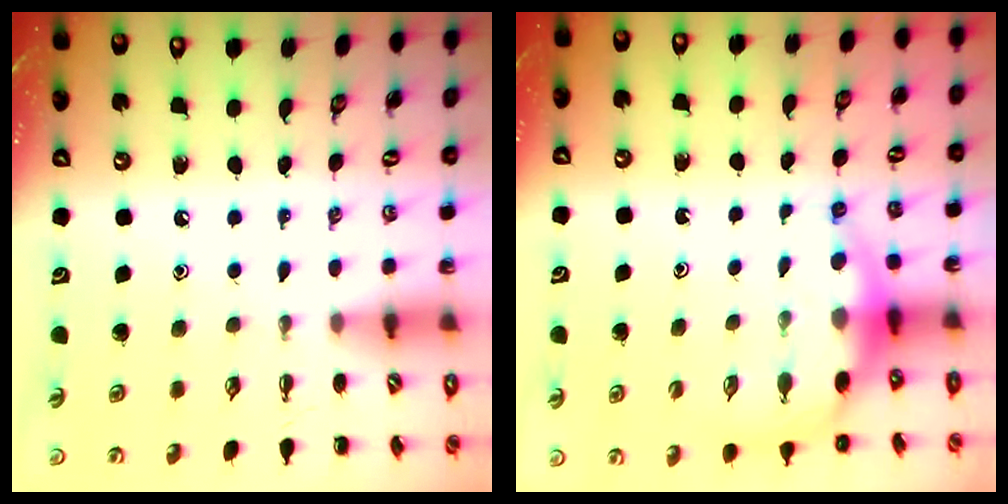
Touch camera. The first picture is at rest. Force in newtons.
{"total": 6.8, "press": 6.7, "slide": 1.6}